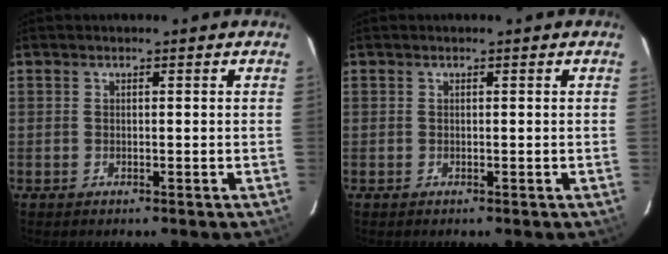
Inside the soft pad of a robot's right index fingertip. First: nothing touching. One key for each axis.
{"total": 0.0}